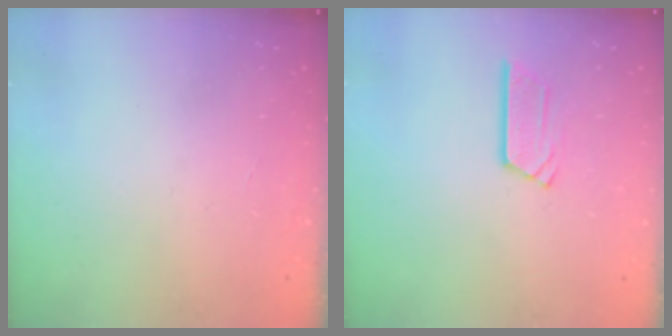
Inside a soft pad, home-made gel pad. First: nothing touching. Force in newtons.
{"total": 5.7, "press": 5.7, "slide": 0.4}